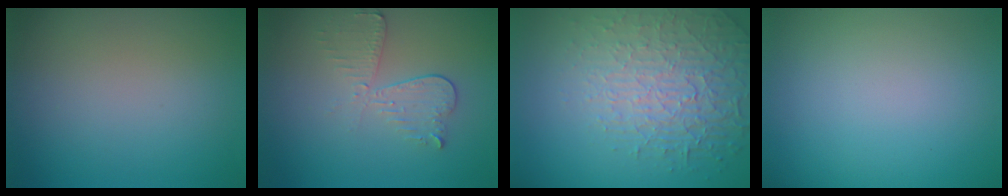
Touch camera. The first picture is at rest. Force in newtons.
{"total": 3.1, "press": 2.7, "slide": 1.6}
{"total": 4.2, "press": 4.0, "slide": 1.3}
{"total": 0.0}